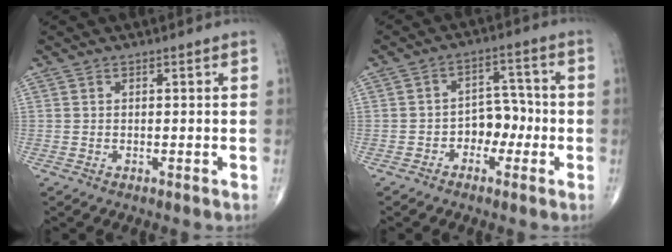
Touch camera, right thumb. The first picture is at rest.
{"total": 6.1, "force": [-2.0, 4.4, 3.7], "torque": [-0.019, 0.033, -0.041]}